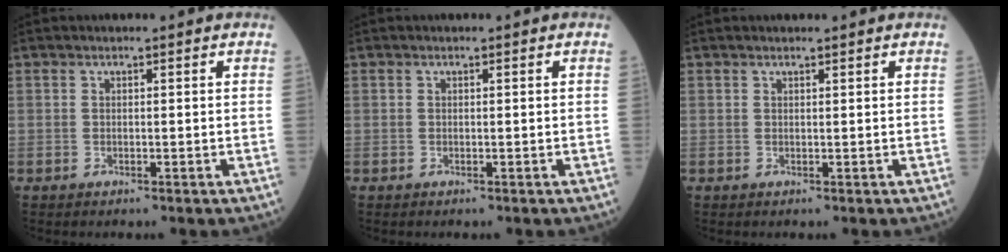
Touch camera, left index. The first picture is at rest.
{"total": 0.0}
{"total": 0.9, "force": [0.8, 0.0, 0.4], "torque": [-0.009, 0.007, 0.015]}